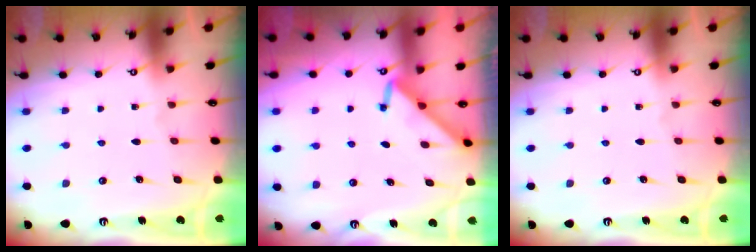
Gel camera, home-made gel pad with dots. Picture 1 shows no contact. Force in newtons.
{"total": 4.0, "press": 4.0, "slide": 0.5}
{"total": 0.0}